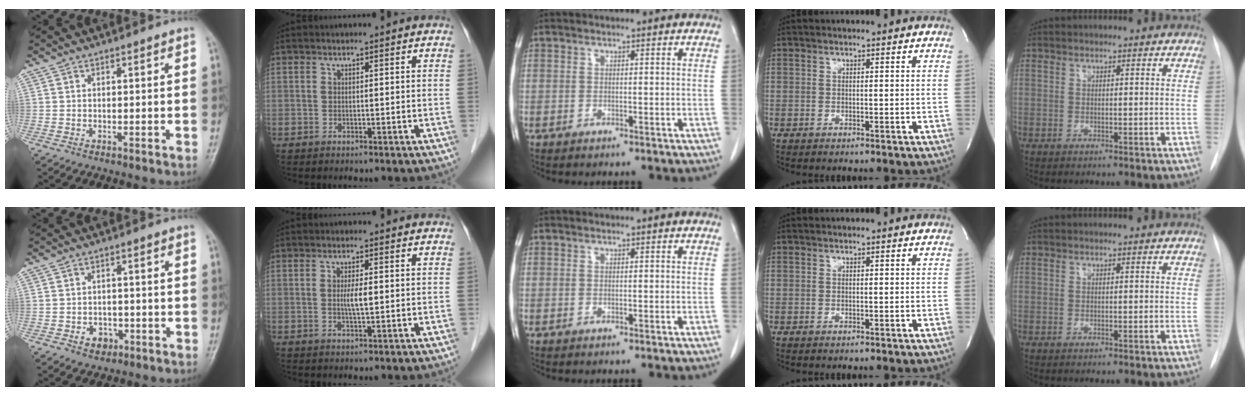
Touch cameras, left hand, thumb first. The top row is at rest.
{"thumb": {"total": 3.3, "force": [-1.6, 2.6, 1.3], "torque": [-0.004, 0.011, -0.019]}, "index": {"total": 2.5, "force": [0.1, 0.3, 2.5], "torque": [-0.049, -0.001, 0.001]}}